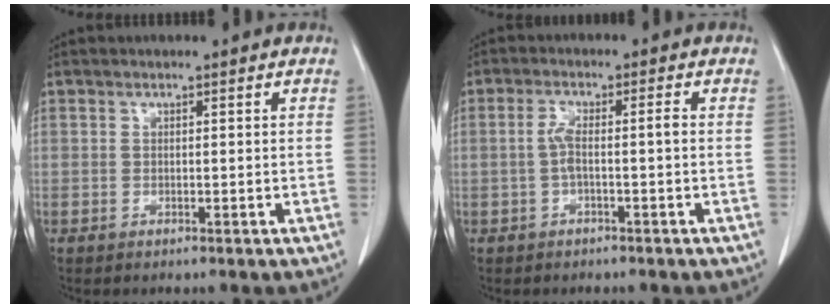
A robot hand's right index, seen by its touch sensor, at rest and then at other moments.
{"total": 3.3, "force": [-0.6, 0.3, 3.2], "torque": [-0.067, 0.015, -0.010]}